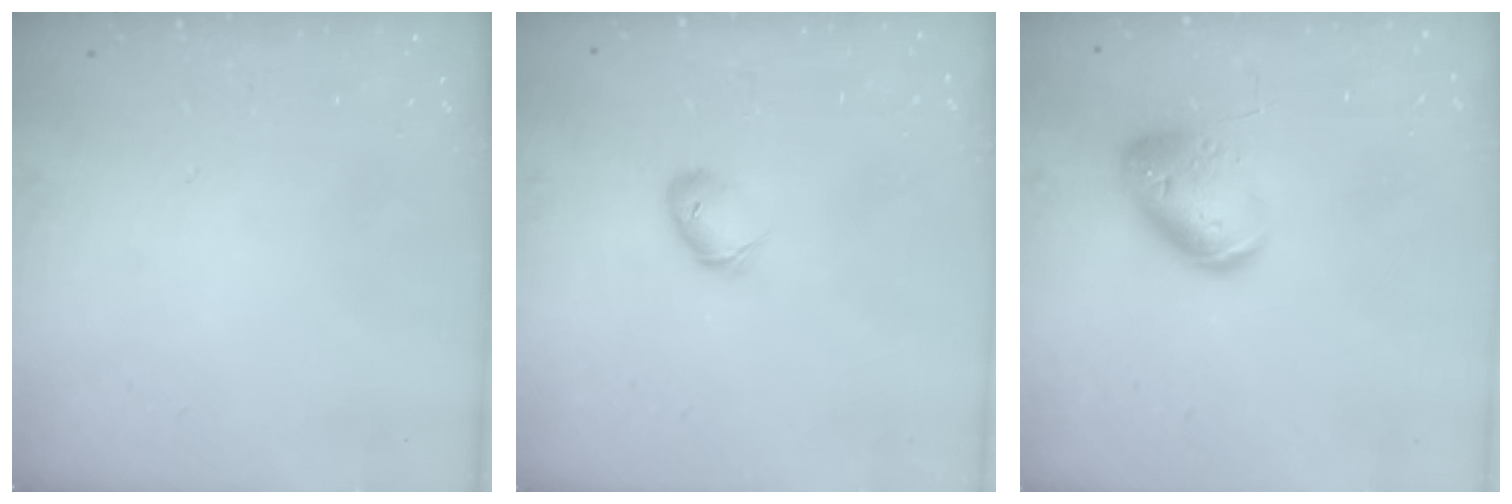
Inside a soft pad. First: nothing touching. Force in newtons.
{"total": 5.5, "press": 5.4, "slide": 1.0}
{"total": 13.8, "press": 13.7, "slide": 2.1}